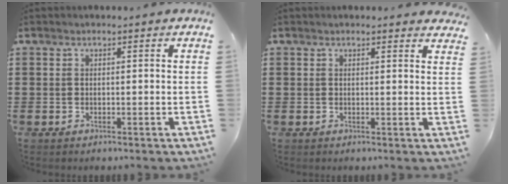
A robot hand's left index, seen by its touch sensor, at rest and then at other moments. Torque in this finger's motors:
{"motor_torque": [1.61, -0.53, 0.02, -0.13]}